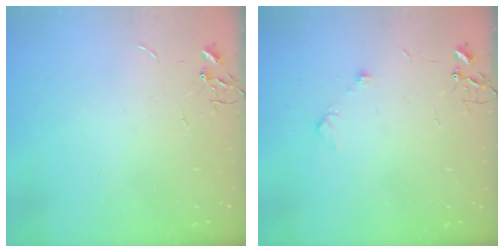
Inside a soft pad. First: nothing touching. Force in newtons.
{"total": 6.1, "press": 6.0, "slide": 0.8}